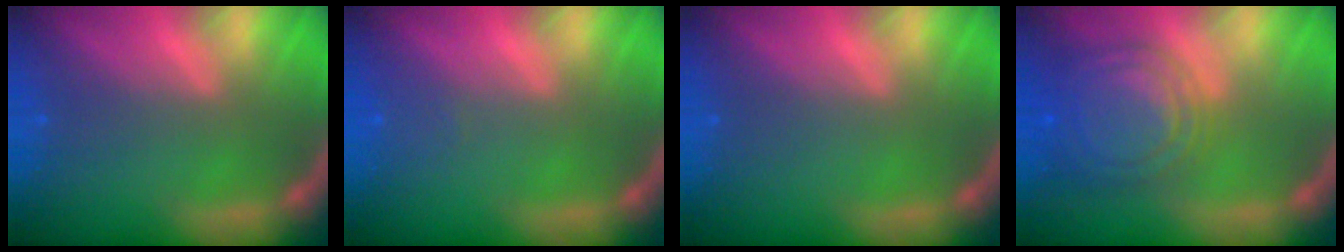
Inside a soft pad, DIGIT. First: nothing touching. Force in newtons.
{"total": 1.0}
{"total": 0.0}
{"total": 9.5}